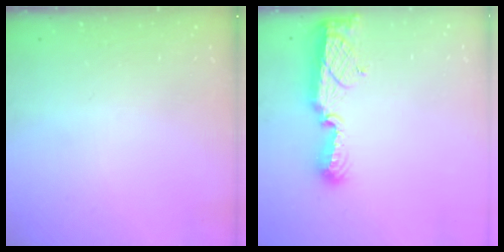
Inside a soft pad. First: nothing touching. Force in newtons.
{"total": 10.8, "press": 10.5, "slide": 2.5}